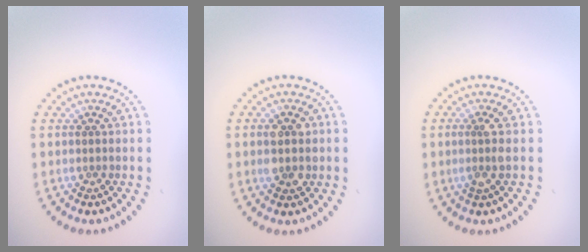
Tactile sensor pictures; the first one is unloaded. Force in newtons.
{"total": 2.9, "press": 2.9, "slide": 0.3}
{"total": 1.6, "press": 1.3, "slide": 0.9}